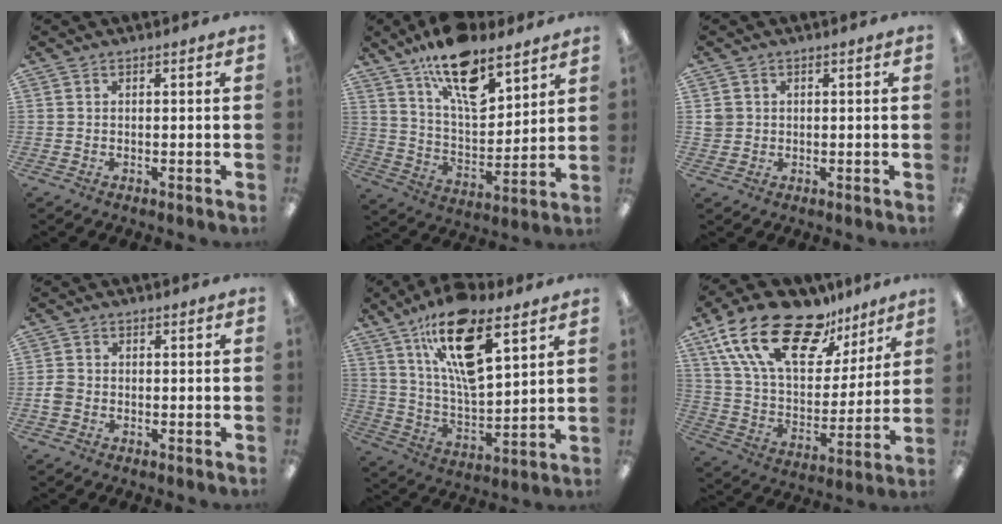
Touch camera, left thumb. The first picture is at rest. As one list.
[{"total": 17.5, "force": [11.9, 7.4, 10.5], "torque": [-0.175, -0.061, 0.205]}, {"total": 2.5, "force": [0.5, 2.5, 0.2], "torque": [-0.001, 0.001, 0.006]}, {"total": 2.7, "force": [-0.8, 2.3, 1.3], "torque": [-0.019, 0.006, -0.015]}, {"total": 19.2, "force": [11.5, 7.2, 13.6], "torque": [-0.239, -0.054, 0.191]}, {"total": 23.1, "force": [15.2, 11.0, 13.5], "torque": [-0.256, -0.083, 0.271]}]